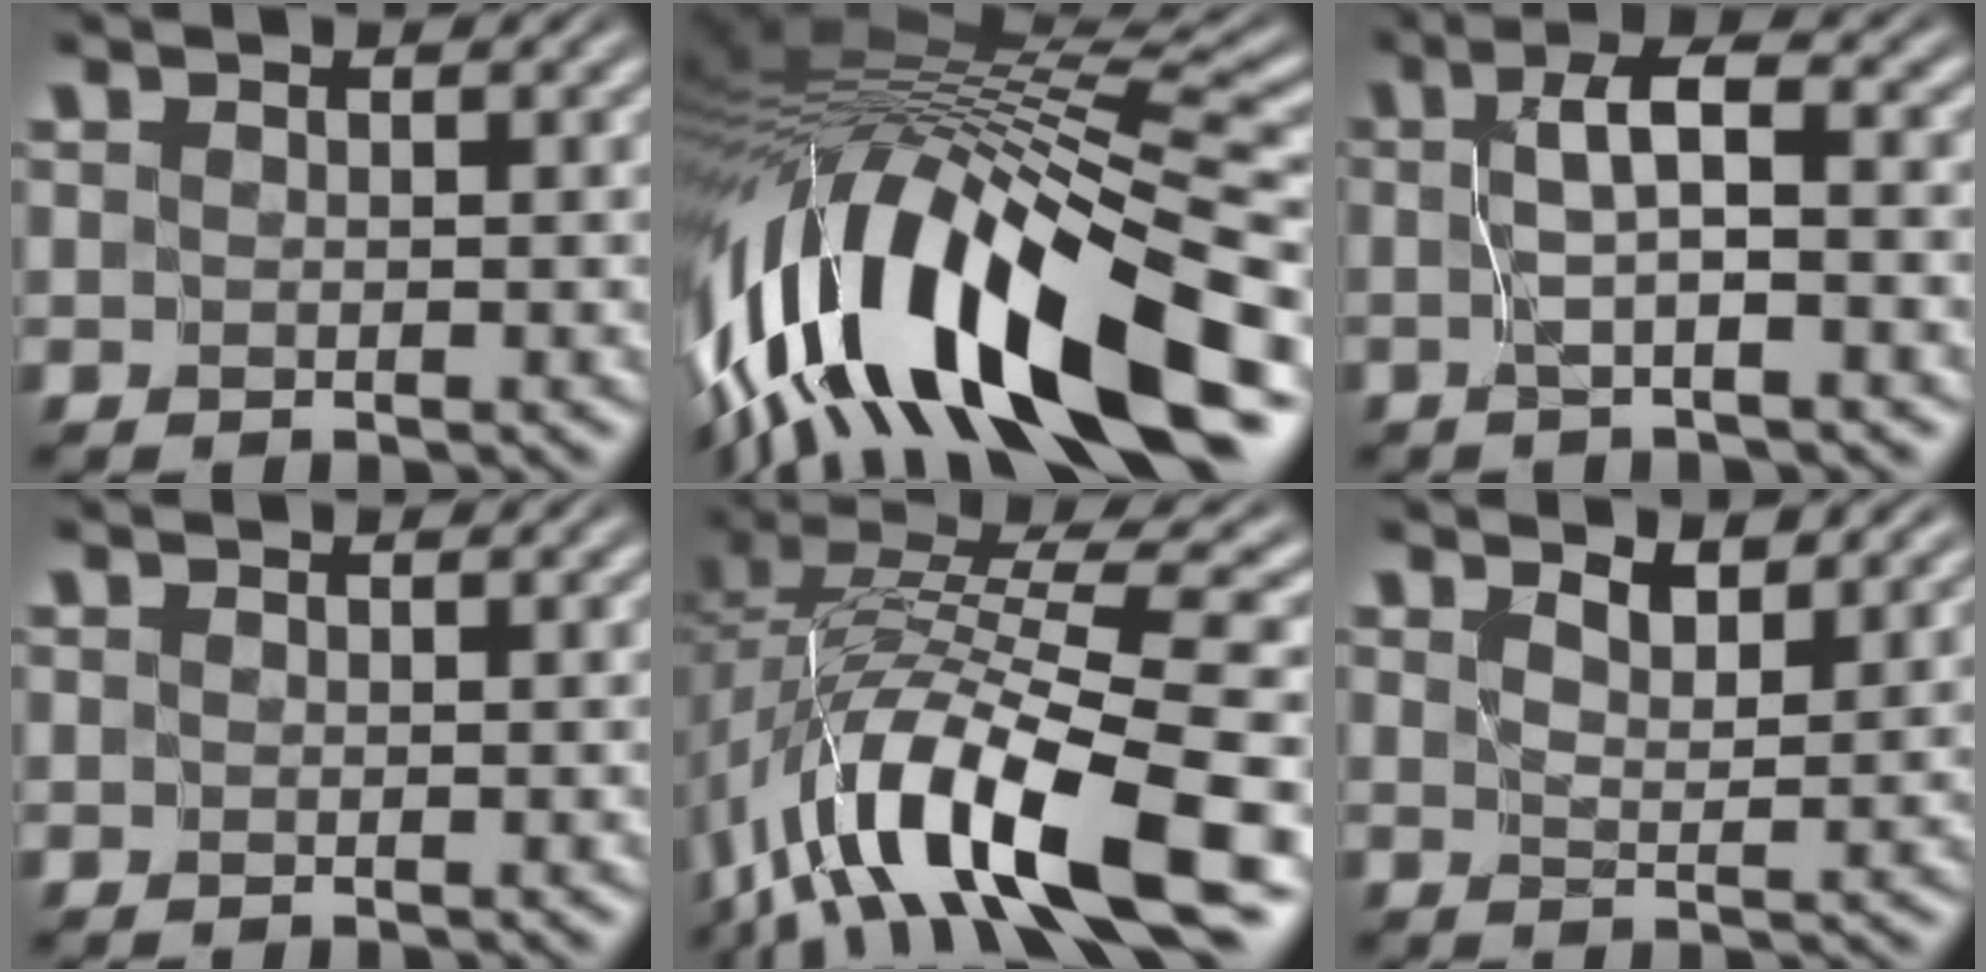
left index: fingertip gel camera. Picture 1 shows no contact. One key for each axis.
{"total": 14.5, "fx": -6.5, "fy": 3.9, "fz": 12.4, "tx": -0.228, "ty": 0.022, "tz": -0.107}
{"total": 3.4, "fx": -0.3, "fy": 0.1, "fz": 3.4, "tx": -0.056, "ty": 0.005, "tz": -0.002}
{"total": 0.0}
{"total": 13.4, "fx": -5.1, "fy": 4.0, "fz": 11.7, "tx": -0.218, "ty": 0.017, "tz": -0.082}
{"total": 2.4, "fx": 2.1, "fy": 0.2, "fz": 1.0, "tx": -0.024, "ty": -0.005, "tz": 0.039}